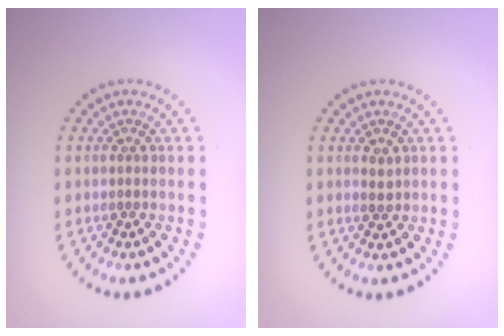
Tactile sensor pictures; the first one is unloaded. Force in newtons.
{"total": 0.9, "press": 0.9, "slide": 0.2}